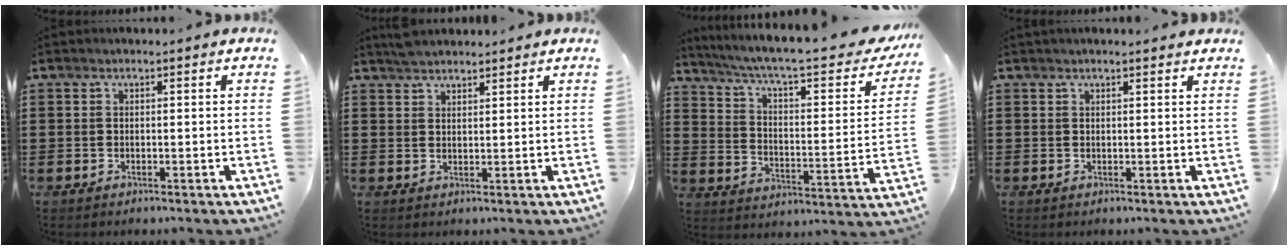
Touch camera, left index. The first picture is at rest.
{"total": 2.3, "force": [2.3, 0.4, 0.3], "torque": [-0.011, 0.004, 0.045]}
{"total": 6.9, "force": [5.3, 0.7, 4.4], "torque": [-0.109, -0.039, 0.083]}
{"total": 0.9, "force": [0.8, 0.4, 0.2], "torque": [-0.005, 0.002, 0.015]}